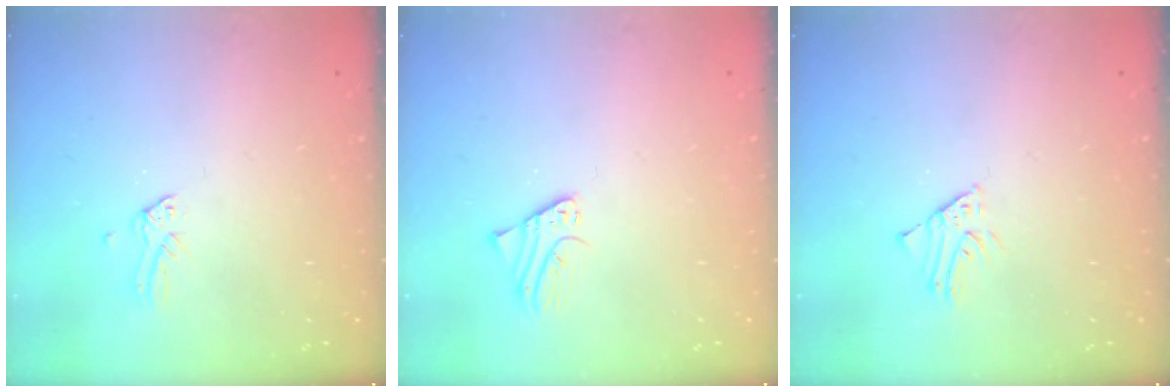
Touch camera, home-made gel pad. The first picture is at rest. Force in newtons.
{"total": 1.9, "press": 1.9, "slide": 0.1}
{"total": 1.7, "press": 1.7, "slide": 0.2}